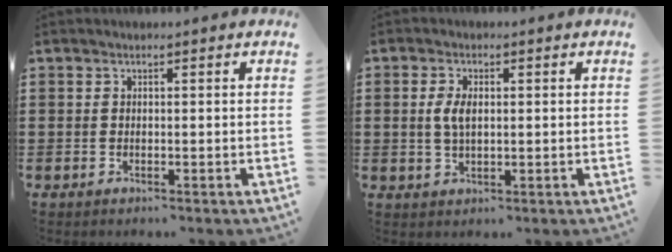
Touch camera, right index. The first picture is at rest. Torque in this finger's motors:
{"motor_torque": [0.75, 0.22, 0.35, 0.11]}